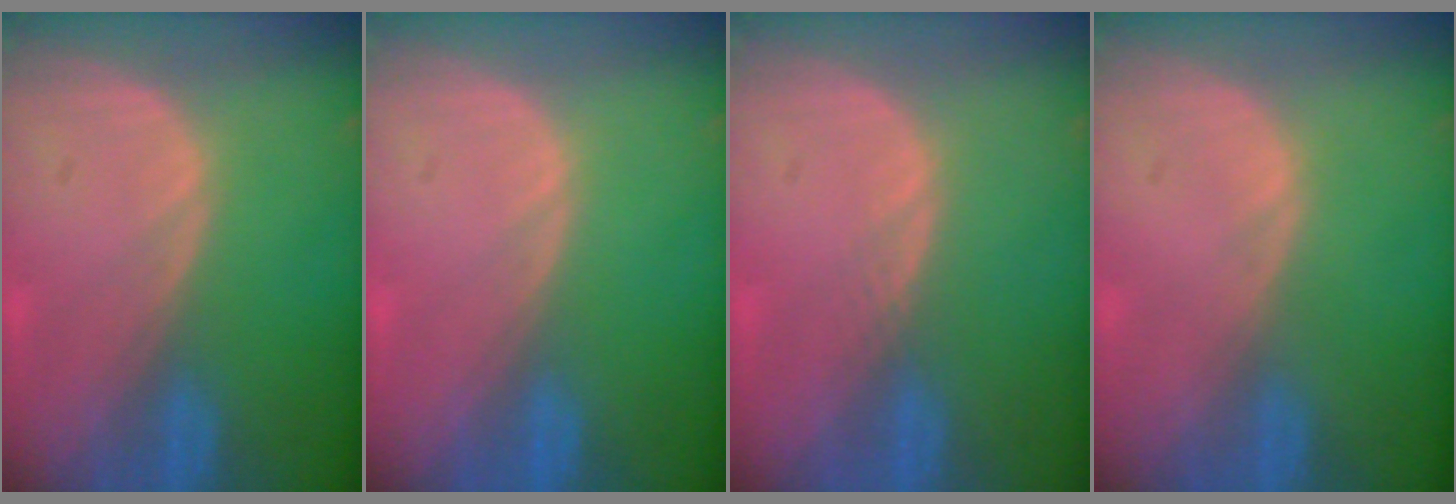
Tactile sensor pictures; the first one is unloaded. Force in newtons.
{"total": 0.0}
{"total": 0.7, "press": 0.6, "slide": 0.3}
{"total": 0.0}